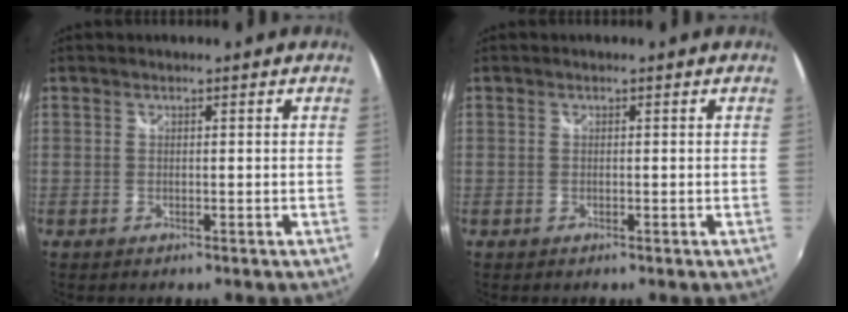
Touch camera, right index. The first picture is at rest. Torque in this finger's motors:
{"motor_torque": [-0.02, 0.01, 0.00, 0.00]}